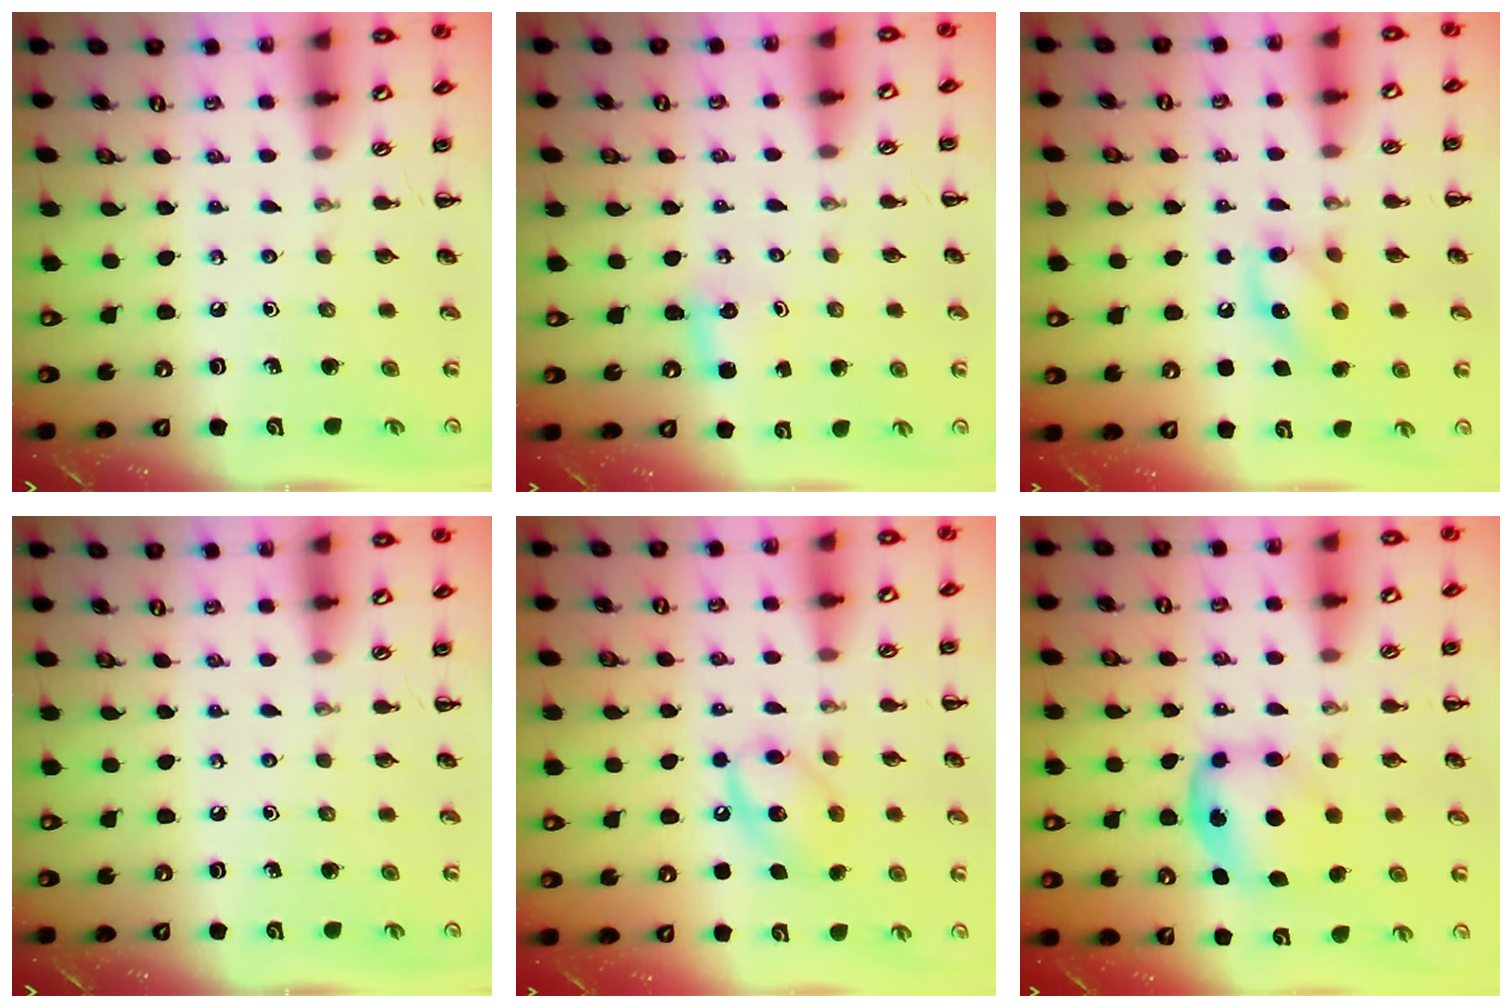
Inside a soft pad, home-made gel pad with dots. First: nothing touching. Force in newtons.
{"total": 2.8, "press": 2.6, "slide": 0.9}
{"total": 11.3, "press": 11.2, "slide": 1.0}
{"total": 0.0}
{"total": 11.7, "press": 11.6, "slide": 1.5}
{"total": 6.3, "press": 6.2, "slide": 0.7}